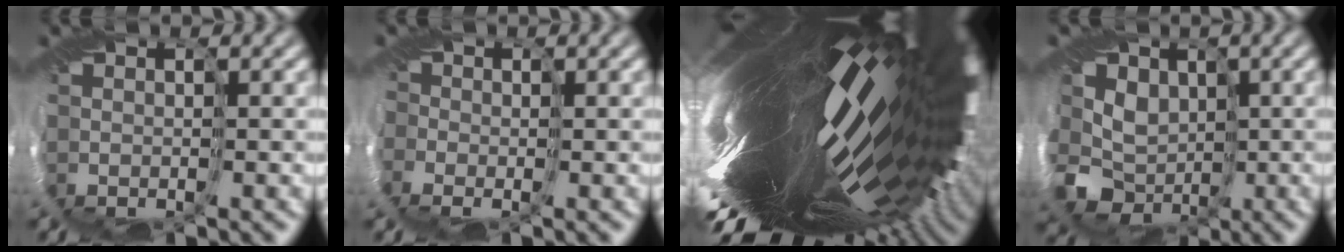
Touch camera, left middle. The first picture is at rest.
{"total": 3.4, "force": [-1.6, 2.7, 1.2], "torque": [-0.030, -0.008, -0.027]}
{"total": 20.0, "force": [2.0, 5.2, 19.2], "torque": [-0.308, -0.044, 0.039]}
{"total": 6.7, "force": [-1.6, 6.1, 2.1], "torque": [-0.030, -0.003, -0.050]}